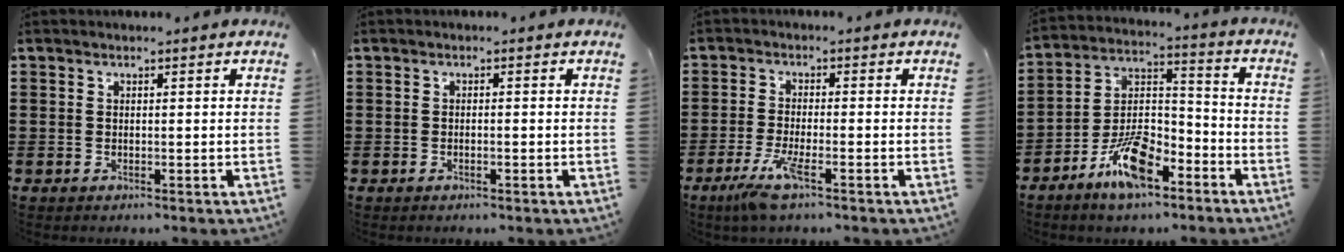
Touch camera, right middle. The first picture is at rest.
{"total": 0.7, "force": [-0.3, 0.1, 0.6], "torque": [-0.011, 0.000, -0.007]}
{"total": 5.0, "force": [-2.8, 0.6, 4.1], "torque": [-0.092, -0.015, -0.052]}
{"total": 10.8, "force": [-7.0, 4.4, 6.9], "torque": [-0.139, 0.018, -0.130]}